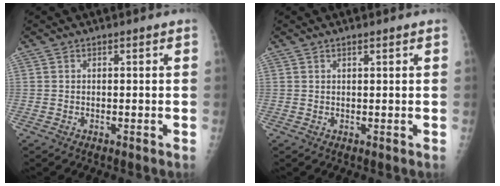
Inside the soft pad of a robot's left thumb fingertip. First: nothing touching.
{"total": 1.1, "force": [0.8, 0.2, 0.7], "torque": [-0.010, -0.003, 0.014]}